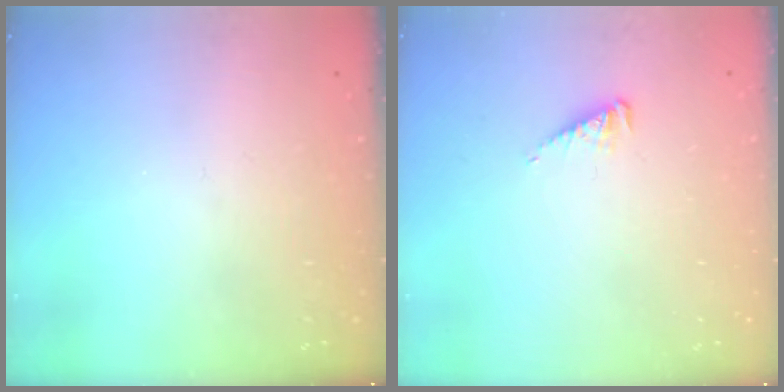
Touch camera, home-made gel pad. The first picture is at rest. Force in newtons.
{"total": 3.2, "press": 3.1, "slide": 0.3}